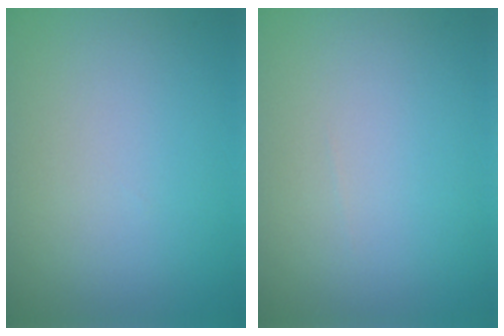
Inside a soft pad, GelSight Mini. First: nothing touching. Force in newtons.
{"total": 0.0}